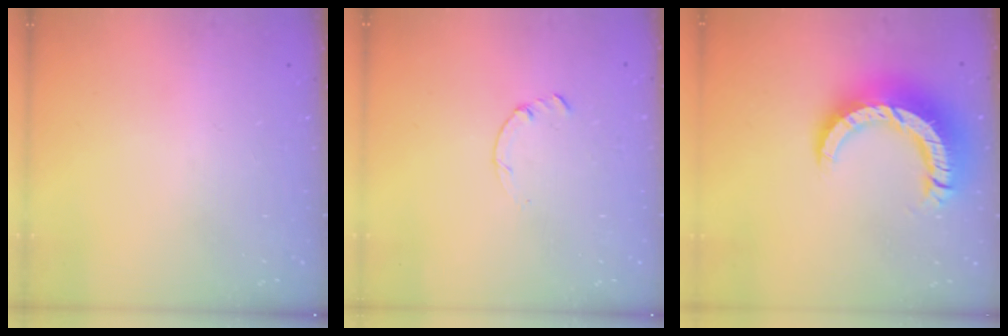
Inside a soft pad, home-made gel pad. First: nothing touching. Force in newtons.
{"total": 0.0}
{"total": 14.4, "press": 14.3, "slide": 1.7}